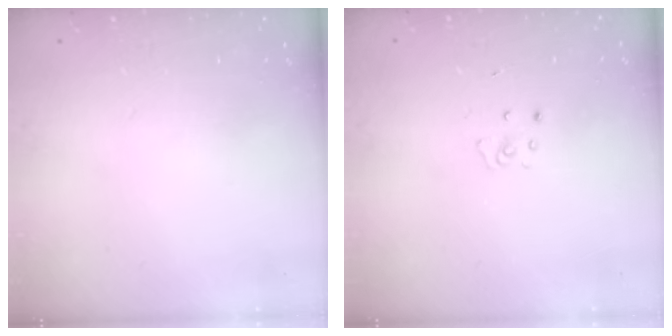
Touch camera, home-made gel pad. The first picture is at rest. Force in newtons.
{"total": 2.7, "press": 2.7, "slide": 0.3}